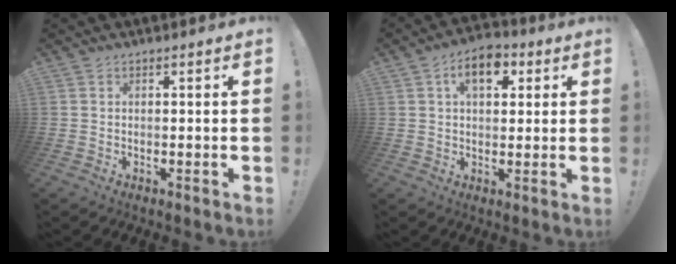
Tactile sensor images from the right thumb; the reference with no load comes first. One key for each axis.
{"total": 9.1, "fx": 3.6, "fy": 5.2, "fz": 6.5, "tx": -0.086, "ty": -0.002, "tz": 0.061}